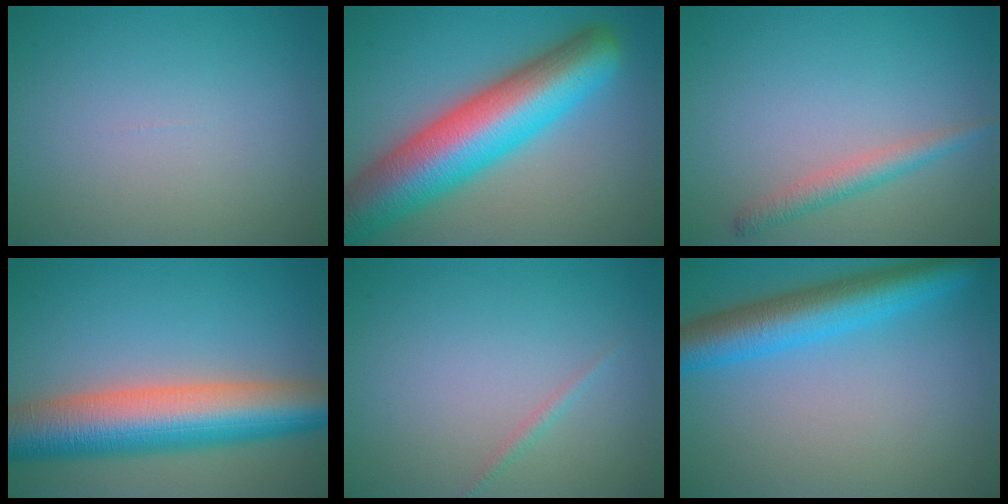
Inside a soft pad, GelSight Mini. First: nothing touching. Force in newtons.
{"total": 12.7, "press": 12.7, "slide": 0.4}
{"total": 2.2, "press": 2.2, "slide": 0.0}
{"total": 11.0, "press": 11.0, "slide": 0.3}
{"total": 0.7, "press": 0.7, "slide": 0.1}
{"total": 6.5, "press": 6.5, "slide": 0.3}